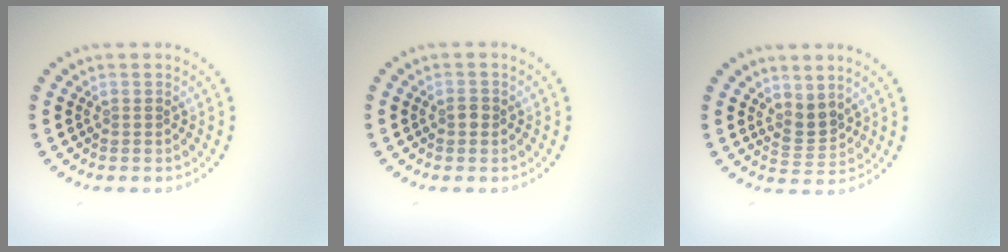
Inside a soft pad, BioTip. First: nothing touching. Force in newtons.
{"total": 0.9, "press": 0.9, "slide": 0.2}
{"total": 2.2, "press": 1.6, "slide": 1.6}